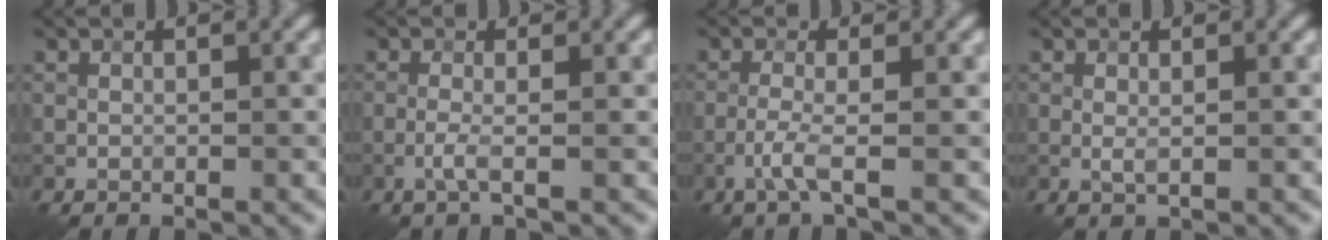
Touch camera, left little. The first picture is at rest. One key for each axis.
{"total": 1.6, "fx": -0.6, "fy": 0.2, "fz": 1.5, "tx": -0.031, "ty": 0.002, "tz": -0.017}
{"total": 2.3, "fx": -1.0, "fy": 0.1, "fz": 2.0, "tx": -0.047, "ty": 0.004, "tz": -0.029}
{"total": 0.8, "fx": 0.1, "fy": 0.2, "fz": 0.7, "tx": -0.016, "ty": -0.001, "tz": 0.001}